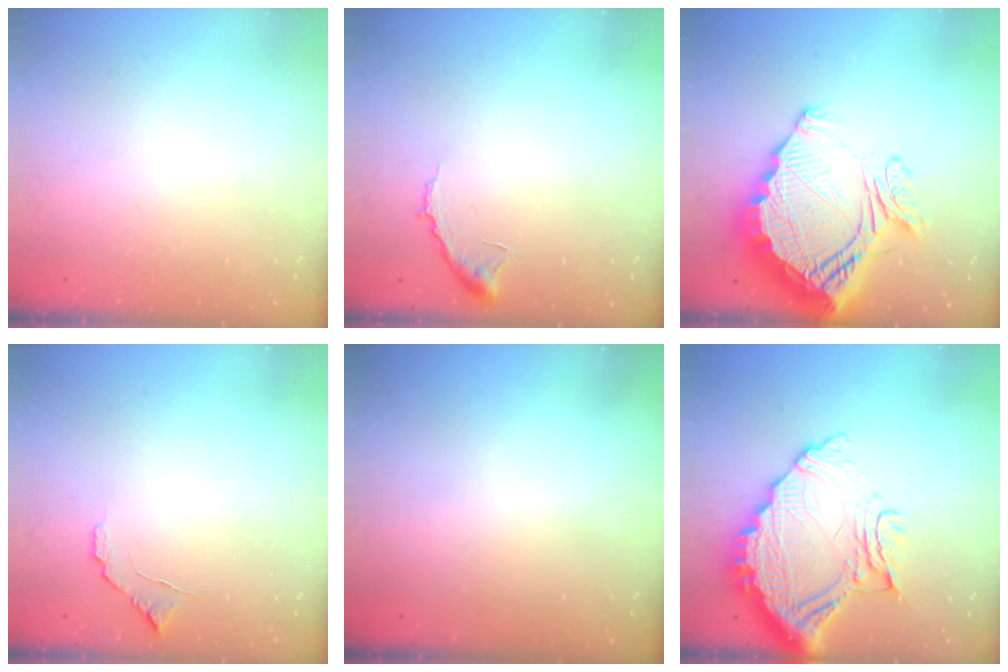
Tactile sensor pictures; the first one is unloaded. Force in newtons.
{"total": 6.9, "press": 6.9, "slide": 0.6}
{"total": 22.0, "press": 21.9, "slide": 1.7}
{"total": 6.2, "press": 6.2, "slide": 0.5}
{"total": 3.0, "press": 3.0, "slide": 0.1}
{"total": 17.4, "press": 17.4, "slide": 1.5}